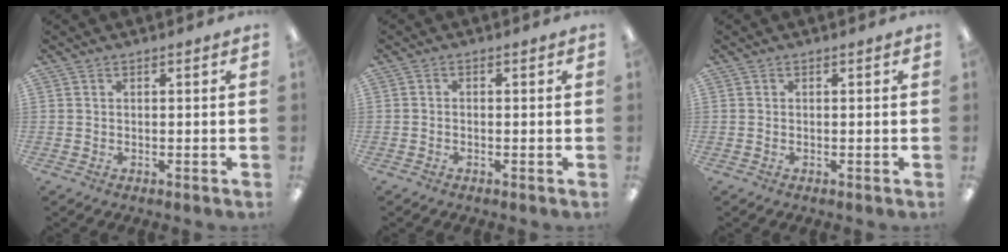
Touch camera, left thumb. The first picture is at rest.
{"total": 0.7, "force": [-0.5, 0.1, 0.4], "torque": [-0.007, 0.000, -0.010]}
{"total": 0.0}